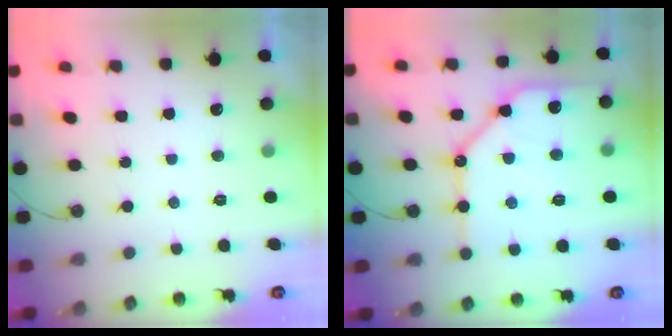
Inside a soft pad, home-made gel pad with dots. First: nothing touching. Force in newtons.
{"total": 17.0, "press": 16.8, "slide": 2.0}